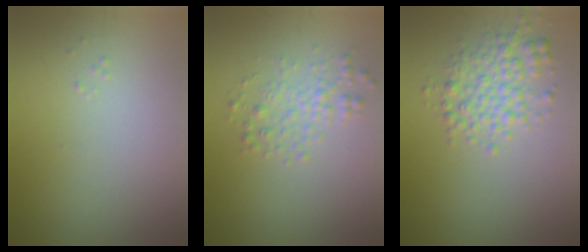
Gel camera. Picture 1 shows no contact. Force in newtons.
{"total": 2.0, "press": 2.0, "slide": 0.0}
{"total": 3.1, "press": 3.1, "slide": 0.0}